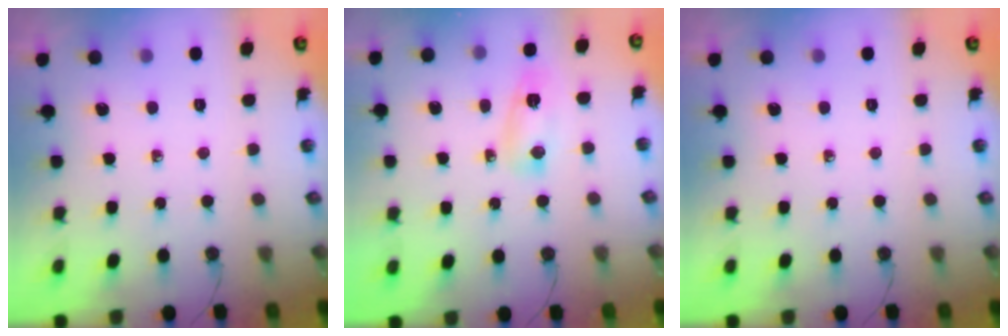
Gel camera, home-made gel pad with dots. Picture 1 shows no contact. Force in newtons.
{"total": 5.5, "press": 5.2, "slide": 1.5}
{"total": 0.0}